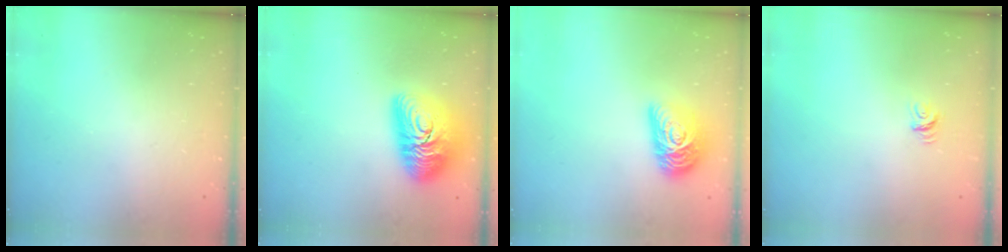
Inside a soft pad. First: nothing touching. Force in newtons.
{"total": 15.8, "press": 15.8, "slide": 1.0}
{"total": 13.5, "press": 13.5, "slide": 0.9}
{"total": 4.5, "press": 4.5, "slide": 0.3}